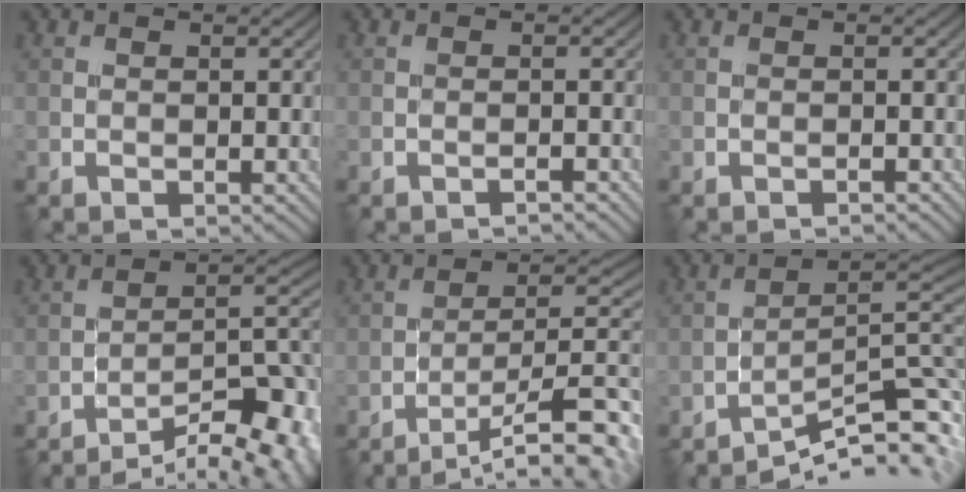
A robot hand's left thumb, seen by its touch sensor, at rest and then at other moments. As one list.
[{"total": 1.1, "force": [-0.9, 0.1, 0.6], "torque": [-0.002, 0.009, -0.024]}, {"total": 0.8, "force": [-0.6, 0.0, 0.5], "torque": [-0.004, 0.007, -0.017]}, {"total": 15.3, "force": [-10.5, 4.5, 10.2], "torque": [-0.109, 0.014, -0.145]}, {"total": 13.1, "force": [-8.4, 2.9, 9.6], "torque": [-0.143, 0.009, -0.123]}, {"total": 11.2, "force": [-7.7, 1.9, 7.9], "torque": [-0.123, -0.002, -0.121]}]